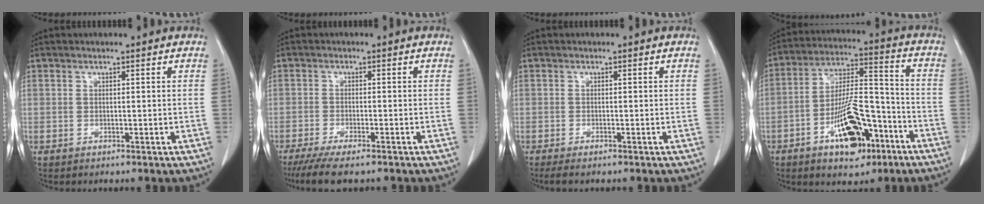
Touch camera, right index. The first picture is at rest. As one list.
[{"total": 7.6, "force": [-6.1, 0.9, 4.5], "torque": [-0.068, -0.017, -0.097]}, {"total": 2.6, "force": [-2.1, 0.3, 1.5], "torque": [-0.022, -0.008, -0.030]}, {"total": 14.3, "force": [-7.1, 5.3, 11.2], "torque": [-0.198, 0.014, -0.110]}]